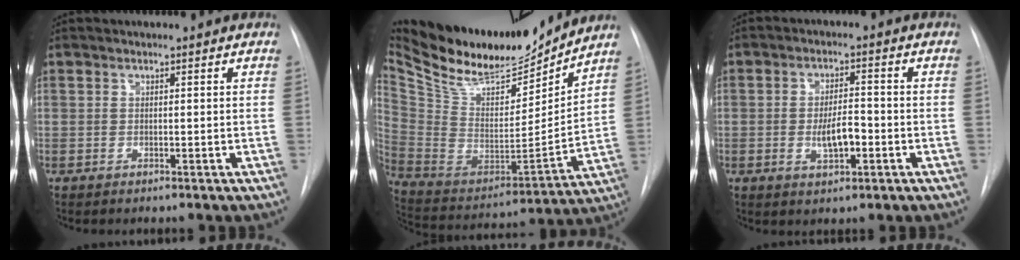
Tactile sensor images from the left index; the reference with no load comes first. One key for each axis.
{"total": 24.4, "fx": 21.0, "fy": 6.6, "fz": 10.7, "tx": -0.207, "ty": -0.023, "tz": 0.344}
{"total": 4.9, "fx": -1.7, "fy": 1.8, "fz": 4.3, "tx": -0.074, "ty": -0.005, "tz": -0.026}